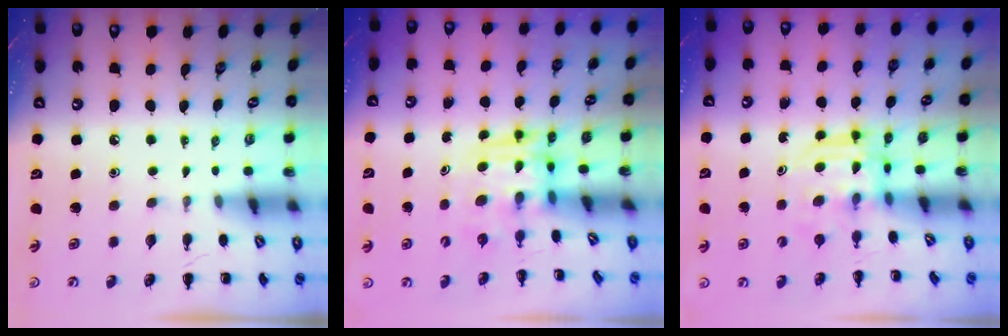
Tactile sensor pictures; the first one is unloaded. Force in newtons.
{"total": 3.9, "press": 3.8, "slide": 0.7}
{"total": 3.1, "press": 3.1, "slide": 0.2}